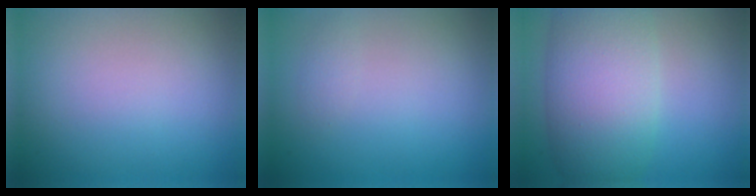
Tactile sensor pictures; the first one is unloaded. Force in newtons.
{"total": 0.7, "press": 0.7, "slide": 0.1}
{"total": 9.5, "press": 9.4, "slide": 0.3}